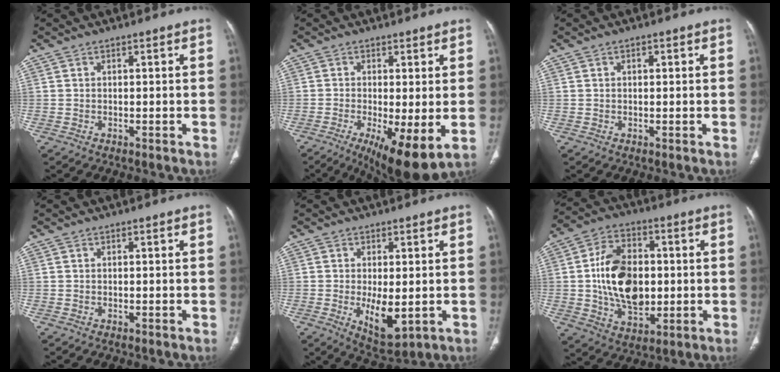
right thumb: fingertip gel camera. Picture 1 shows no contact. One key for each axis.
{"total": 11.1, "fx": -3.1, "fy": 3.0, "fz": 10.2, "tx": -0.167, "ty": -0.022, "tz": -0.044}
{"total": 1.0, "fx": 0.4, "fy": 0.6, "fz": 0.8, "tx": -0.012, "ty": 0.001, "tz": 0.006}
{"total": 0.0}
{"total": 7.6, "fx": -1.3, "fy": 3.3, "fz": 6.8, "tx": -0.104, "ty": -0.021, "tz": -0.007}
{"total": 16.0, "fx": 0.3, "fy": 10.6, "fz": 12.0, "tx": -0.181, "ty": 0.004, "tz": 0.011}